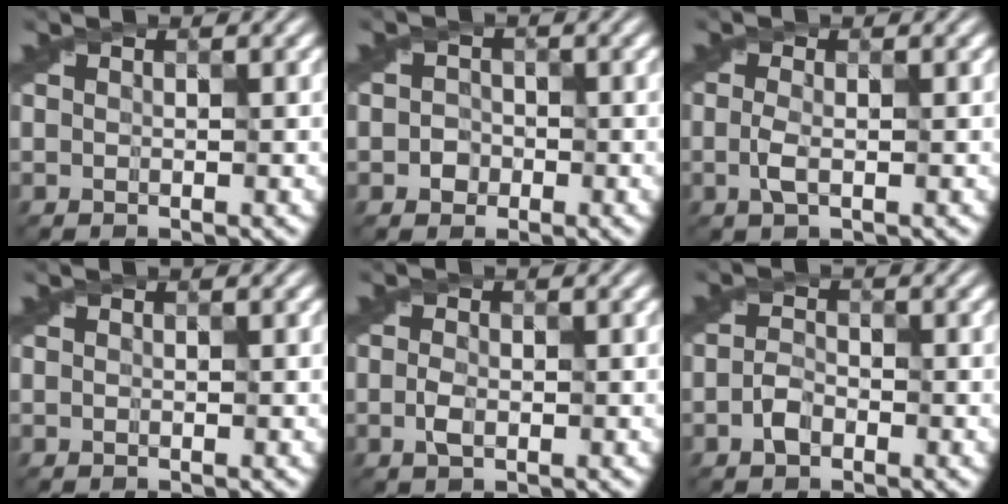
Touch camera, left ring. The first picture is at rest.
{"total": 1.3, "force": [-0.4, 1.2, 0.3], "torque": [0.003, 0.003, -0.011]}
{"total": 1.4, "force": [-0.3, 0.6, 1.3], "torque": [-0.029, 0.000, -0.010]}
{"total": 0.0}
{"total": 1.3, "force": [-0.3, 0.8, 1.0], "torque": [-0.021, 0.001, -0.009]}
{"total": 1.6, "force": [-0.8, 1.0, 0.9], "torque": [-0.019, 0.005, -0.019]}